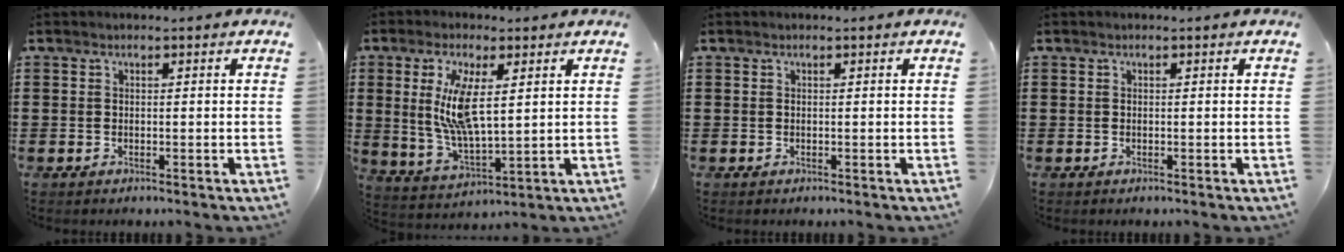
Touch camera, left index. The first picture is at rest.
{"total": 9.4, "force": [2.9, 3.2, 8.4], "torque": [-0.181, 0.002, 0.049]}
{"total": 0.0}
{"total": 0.0}